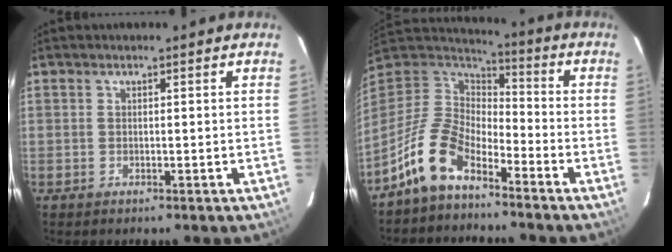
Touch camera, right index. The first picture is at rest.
{"total": 12.4, "force": [-8.1, 5.9, 7.2], "torque": [-0.156, 0.013, -0.165]}